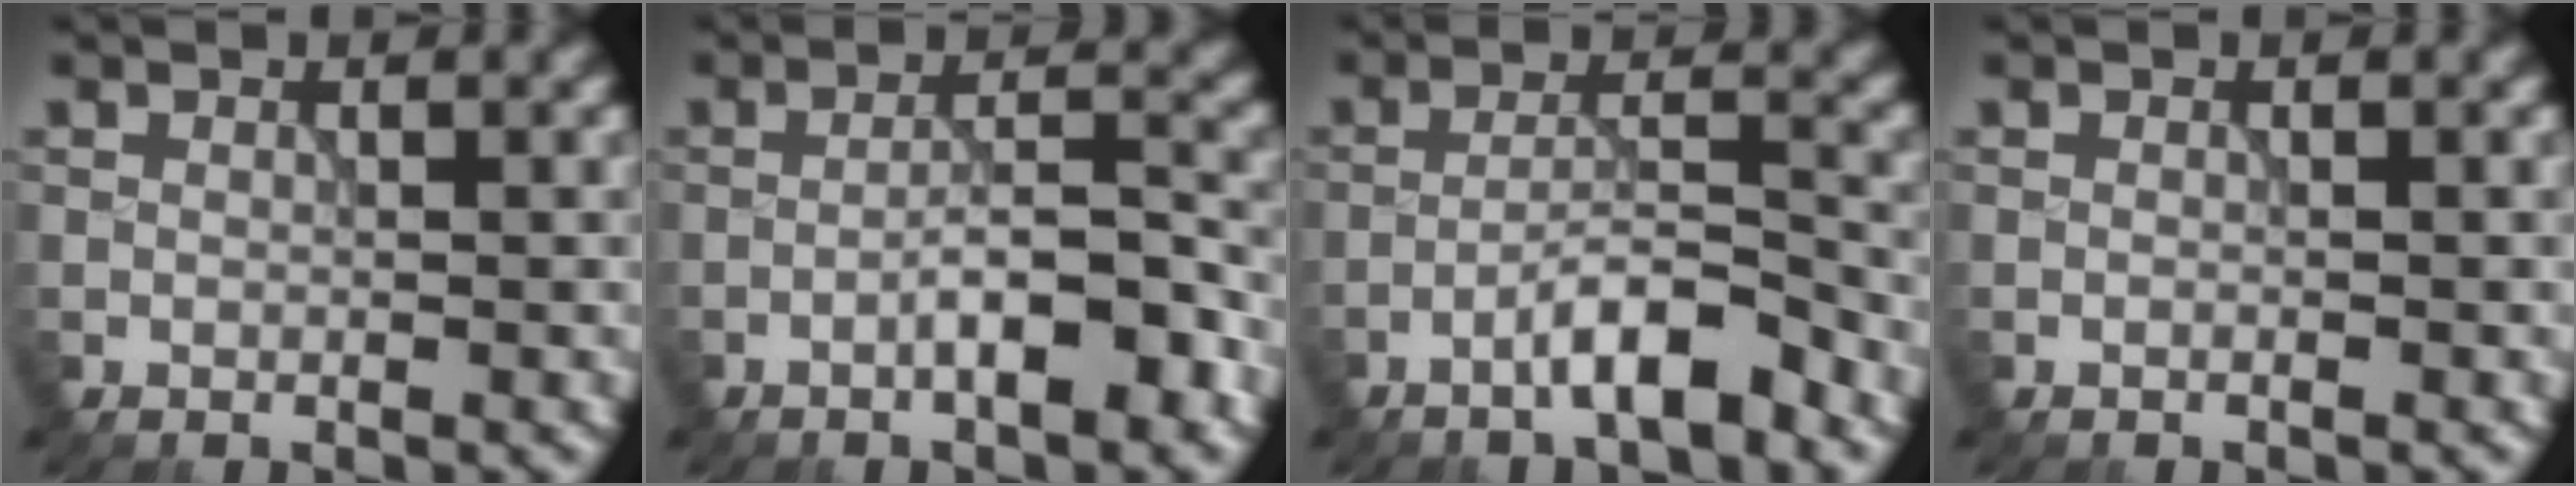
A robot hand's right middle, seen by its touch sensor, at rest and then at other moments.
{"total": 4.8, "force": [-2.2, 1.0, 4.1], "torque": [-0.063, 0.012, -0.038]}
{"total": 4.3, "force": [-2.8, 0.6, 3.2], "torque": [-0.054, 0.015, -0.056]}
{"total": 0.0}